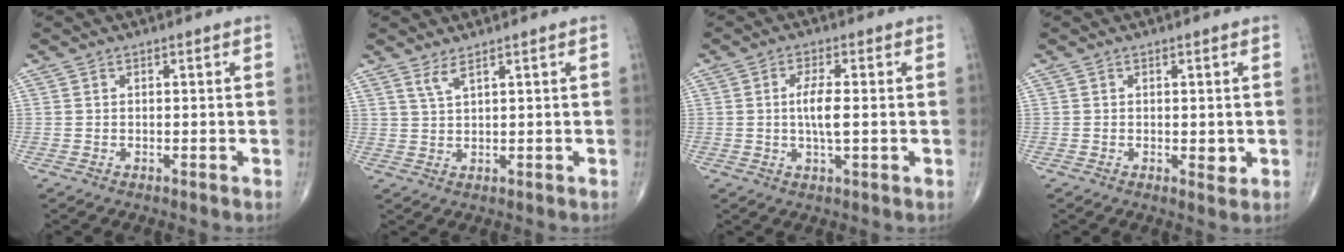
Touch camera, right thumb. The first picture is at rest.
{"total": 2.5, "force": [1.8, 0.1, 1.7], "torque": [-0.042, -0.013, 0.042]}
{"total": 5.2, "force": [0.1, 1.4, 5.0], "torque": [-0.102, -0.005, -0.002]}
{"total": 1.9, "force": [-0.2, 1.0, 1.6], "torque": [-0.017, -0.005, -0.003]}